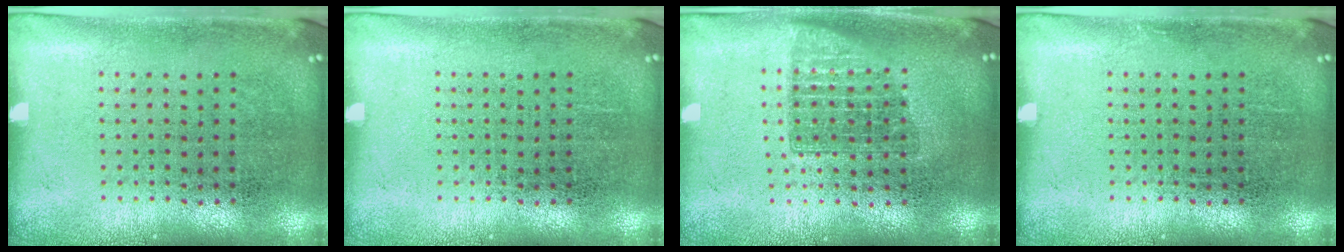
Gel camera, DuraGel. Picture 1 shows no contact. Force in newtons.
{"total": 0.0}
{"total": 1.3, "press": 1.1, "slide": 0.8}
{"total": 0.0}